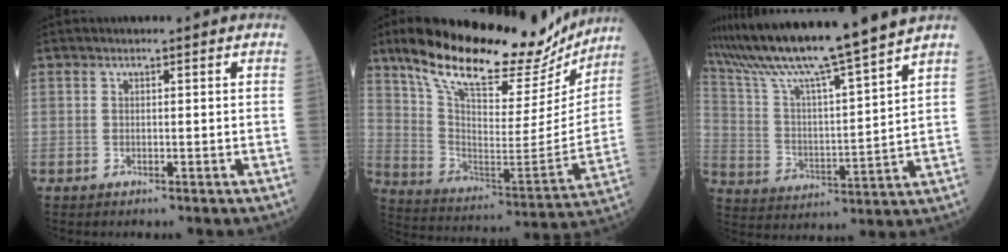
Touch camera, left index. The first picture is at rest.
{"total": 26.7, "force": [21.7, 8.4, 13.2], "torque": [-0.216, -0.003, 0.320]}
{"total": 16.6, "force": [14.5, -2.3, 7.6], "torque": [-0.144, -0.018, 0.249]}